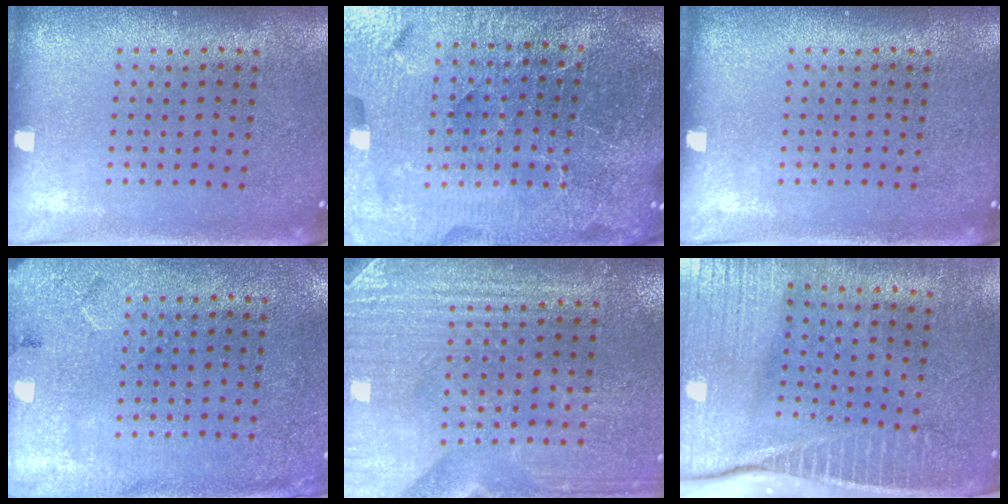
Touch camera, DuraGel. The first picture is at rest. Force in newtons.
{"total": 6.1, "press": 5.4, "slide": 2.9}
{"total": 0.0}
{"total": 2.7, "press": 2.2, "slide": 1.6}
{"total": 3.1, "press": 3.1, "slide": 0.6}
{"total": 4.1, "press": 3.6, "slide": 1.9}